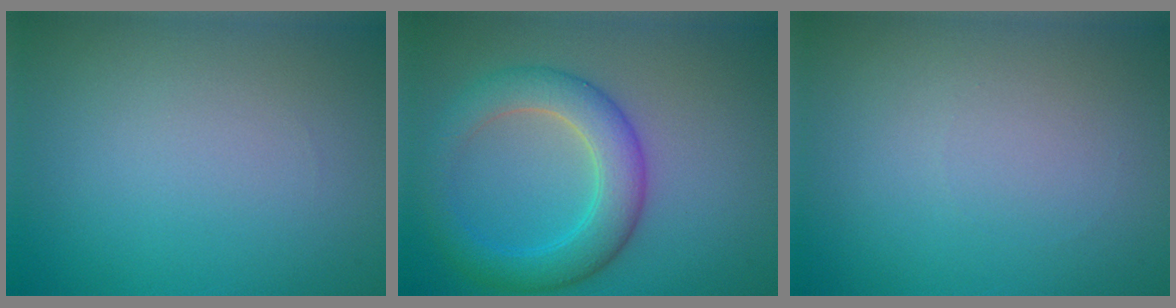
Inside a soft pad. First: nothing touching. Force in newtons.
{"total": 5.1, "press": 5.1, "slide": 0.1}
{"total": 0.0}